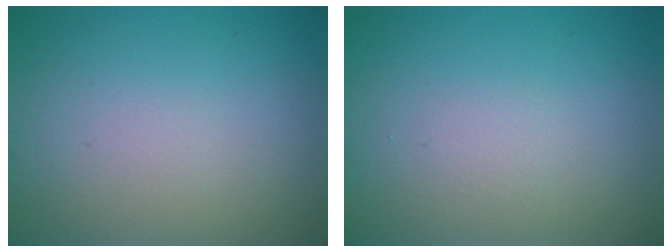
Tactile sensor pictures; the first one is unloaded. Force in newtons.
{"total": 0.0}